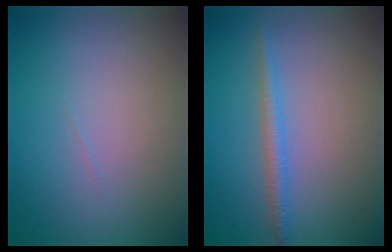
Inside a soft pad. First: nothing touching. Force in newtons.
{"total": 1.7, "press": 1.7, "slide": 0.1}